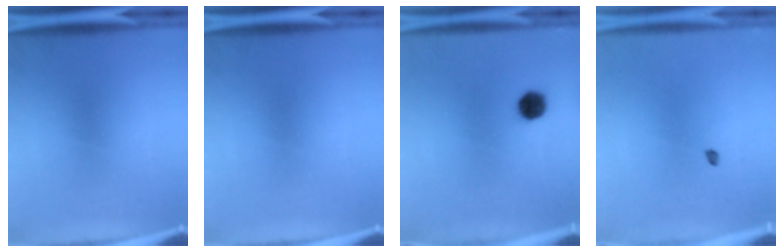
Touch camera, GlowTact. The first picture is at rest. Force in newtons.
{"total": 0.0}
{"total": 4.7}
{"total": 0.9}